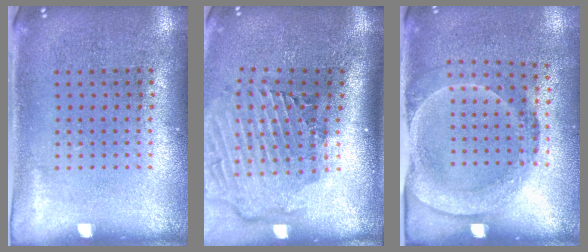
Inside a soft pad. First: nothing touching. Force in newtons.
{"total": 3.0, "press": 2.1, "slide": 2.1}
{"total": 1.6, "press": 1.2, "slide": 1.1}